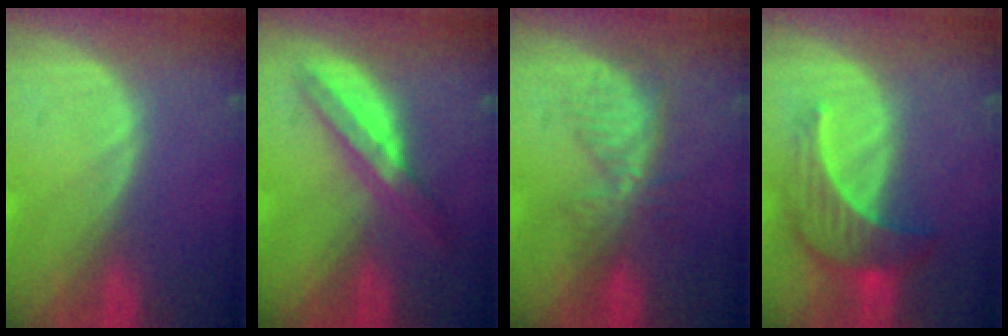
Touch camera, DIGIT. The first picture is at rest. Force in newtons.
{"total": 5.6, "press": 5.2, "slide": 1.9}
{"total": 5.3, "press": 5.0, "slide": 1.8}
{"total": 7.4, "press": 6.8, "slide": 2.8}